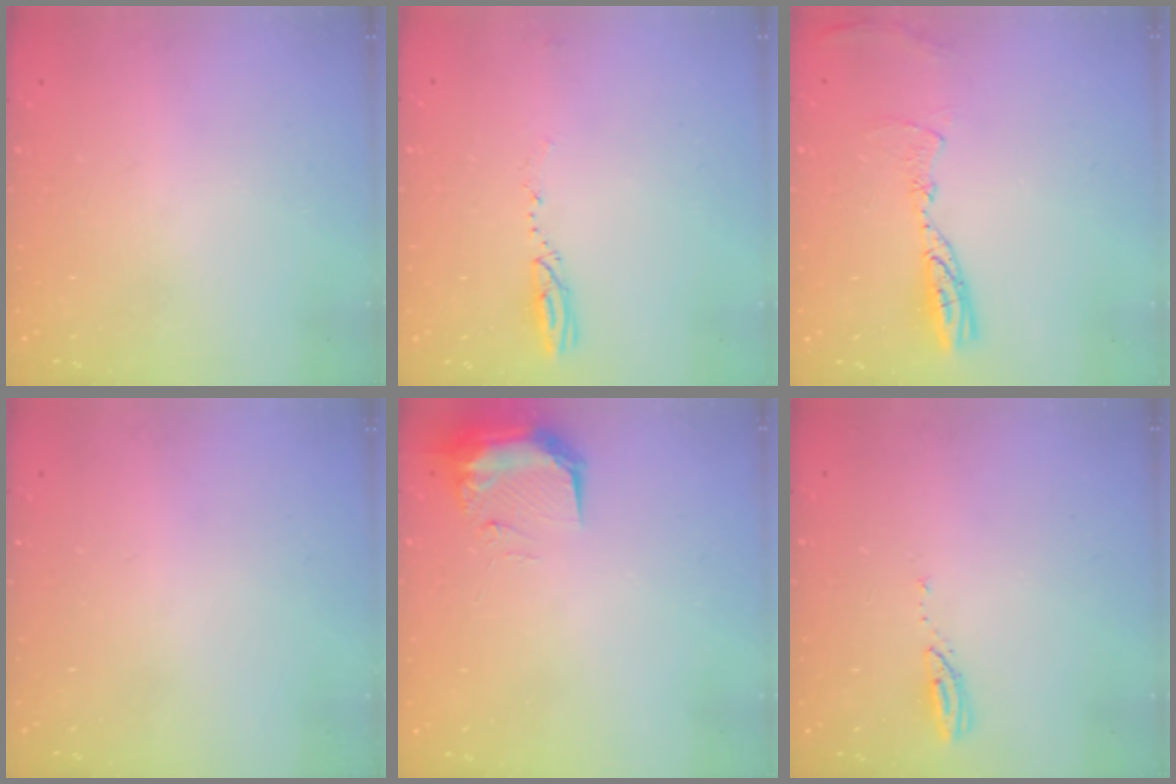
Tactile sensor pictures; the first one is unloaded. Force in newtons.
{"total": 3.3, "press": 3.2, "slide": 0.5}
{"total": 9.3, "press": 9.3, "slide": 0.9}
{"total": 0.0}
{"total": 9.2, "press": 9.0, "slide": 1.5}
{"total": 3.0, "press": 2.9, "slide": 0.3}